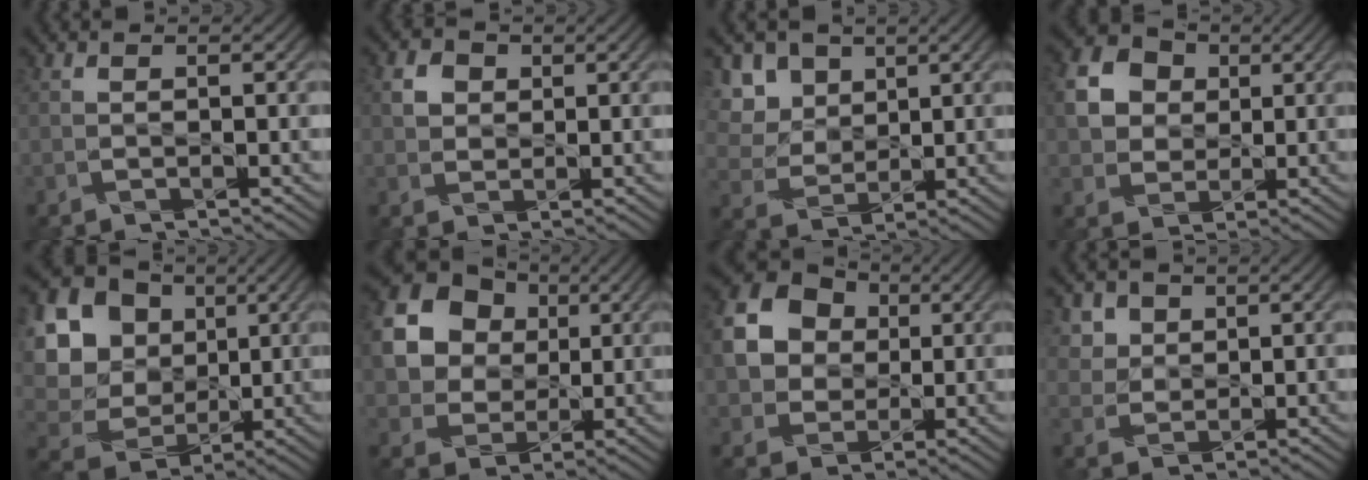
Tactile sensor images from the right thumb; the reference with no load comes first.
{"total": 2.7, "force": [0.8, 2.3, 1.1], "torque": [-0.029, 0.002, 0.013]}
{"total": 8.7, "force": [4.1, 6.6, 4.0], "torque": [-0.145, 0.005, 0.089]}
{"total": 8.3, "force": [2.0, 7.0, 4.0], "torque": [-0.125, 0.019, 0.031]}
{"total": 19.6, "force": [4.9, 16.8, 8.9], "torque": [-0.279, 0.026, 0.105]}
{"total": 16.9, "force": [5.3, 14.2, 7.6], "torque": [-0.225, 0.030, 0.112]}
{"total": 13.0, "force": [2.7, 10.9, 6.6], "torque": [-0.194, 0.033, 0.048]}
{"total": 4.4, "force": [2.4, 3.5, 1.4], "torque": [-0.055, -0.013, 0.057]}